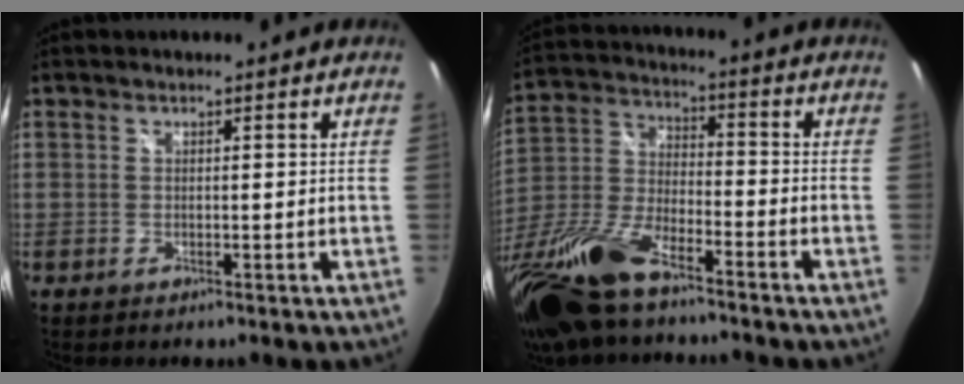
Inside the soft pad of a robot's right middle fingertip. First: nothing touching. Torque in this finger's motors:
{"motor_torque": [1.10, -1.04, 0.27, 0.21]}